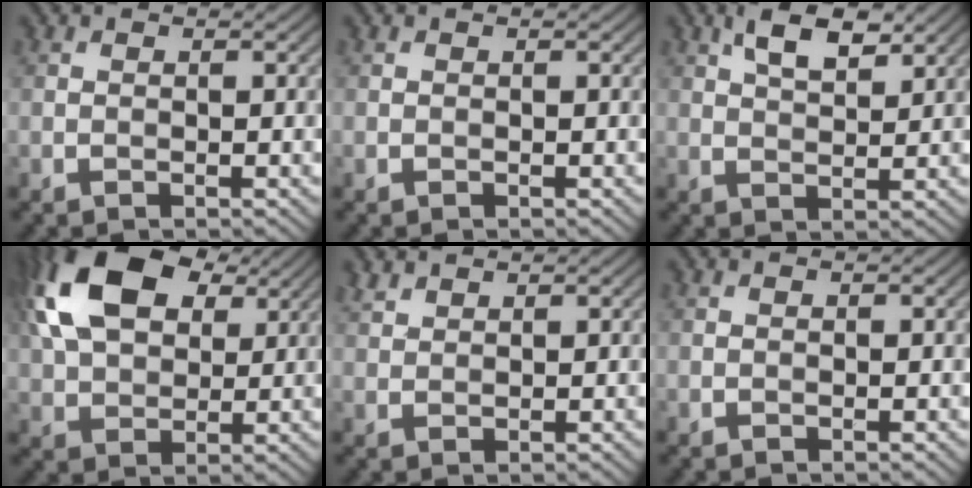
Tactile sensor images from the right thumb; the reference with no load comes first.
{"total": 0.0}
{"total": 5.2, "force": [2.9, 2.1, 3.8], "torque": [-0.077, 0.007, 0.055]}
{"total": 15.6, "force": [5.9, 9.4, 10.9], "torque": [-0.251, 0.029, 0.112]}
{"total": 1.8, "force": [1.6, 0.6, 0.6], "torque": [-0.020, 0.006, 0.039]}
{"total": 0.0}